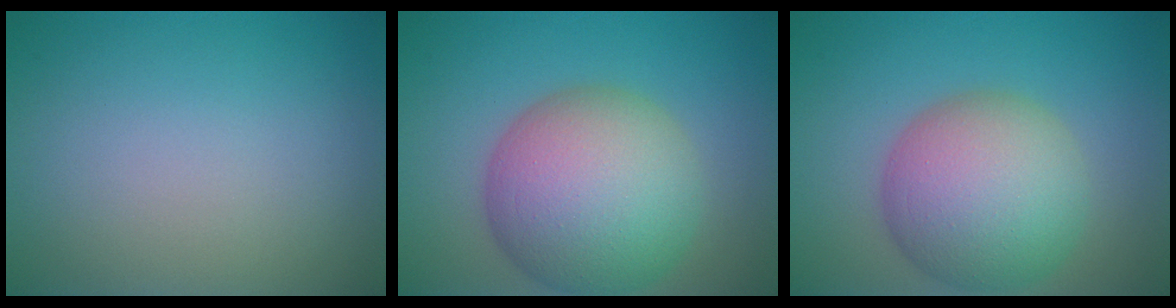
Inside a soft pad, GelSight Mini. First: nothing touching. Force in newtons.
{"total": 11.0, "press": 11.0, "slide": 0.7}
{"total": 9.0, "press": 9.0, "slide": 0.6}